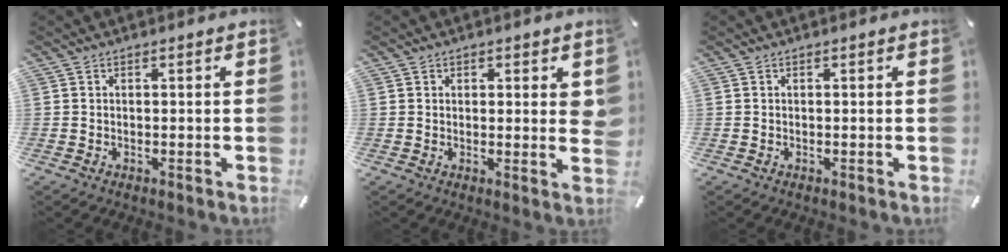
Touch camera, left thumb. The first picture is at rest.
{"total": 2.8, "force": [1.3, 1.4, 2.0], "torque": [-0.016, -0.007, 0.018]}
{"total": 0.0}